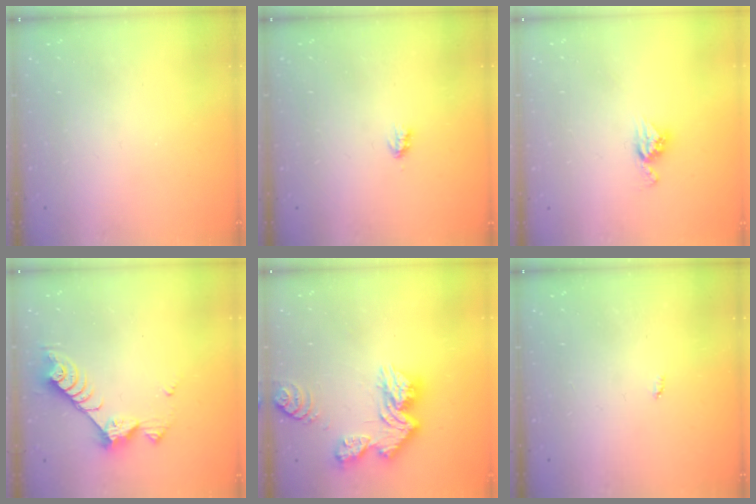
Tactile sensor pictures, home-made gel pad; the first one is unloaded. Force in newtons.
{"total": 1.7, "press": 1.7, "slide": 0.3}
{"total": 7.1, "press": 7.1, "slide": 0.3}
{"total": 8.6, "press": 8.6, "slide": 0.2}
{"total": 13.2, "press": 13.2, "slide": 1.2}
{"total": 2.1, "press": 2.1, "slide": 0.4}